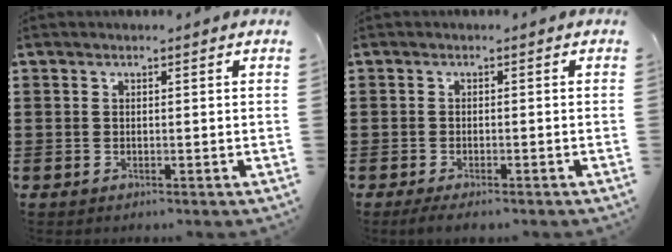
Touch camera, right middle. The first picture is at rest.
{"total": 1.5, "force": [-1.3, 0.3, 0.5], "torque": [-0.011, 0.001, -0.026]}